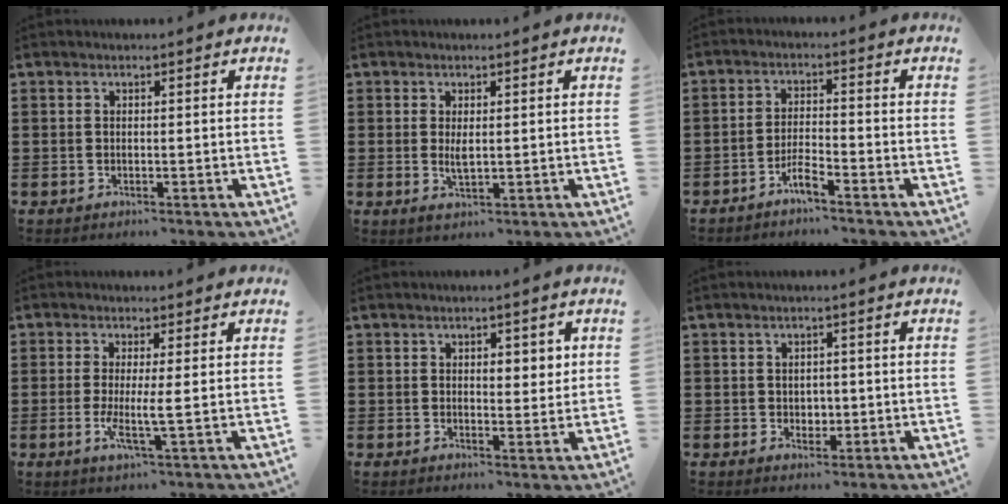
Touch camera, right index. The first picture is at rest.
{"total": 2.5, "force": [0.2, 0.8, 2.3], "torque": [-0.047, -0.002, 0.003]}
{"total": 3.2, "force": [-2.7, 0.2, 1.8], "torque": [-0.048, 0.001, -0.056]}
{"total": 4.0, "force": [-0.5, -0.3, 3.9], "torque": [-0.079, -0.014, -0.013]}
{"total": 2.7, "force": [1.0, 1.6, 2.0], "torque": [-0.026, 0.002, 0.012]}
{"total": 1.7, "force": [0.1, 1.5, 0.6], "torque": [-0.010, 0.005, -0.003]}